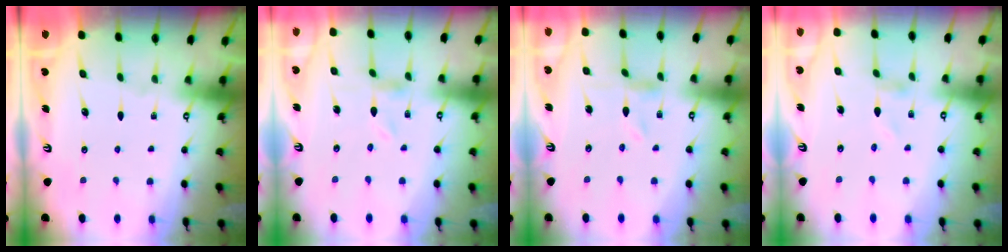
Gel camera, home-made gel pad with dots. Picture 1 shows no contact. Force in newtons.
{"total": 0.0}
{"total": 0.0}
{"total": 0.7, "press": 0.7, "slide": 0.1}